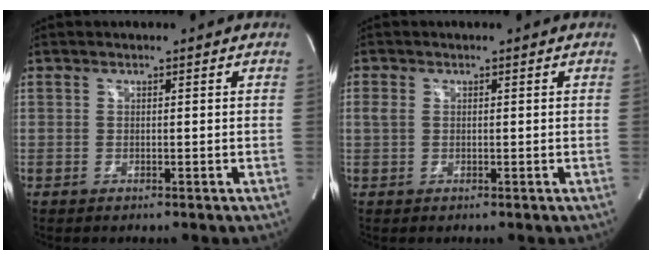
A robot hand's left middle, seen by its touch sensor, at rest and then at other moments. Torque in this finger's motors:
{"motor_torque": [0.04, -0.28, 0.14, 0.03]}